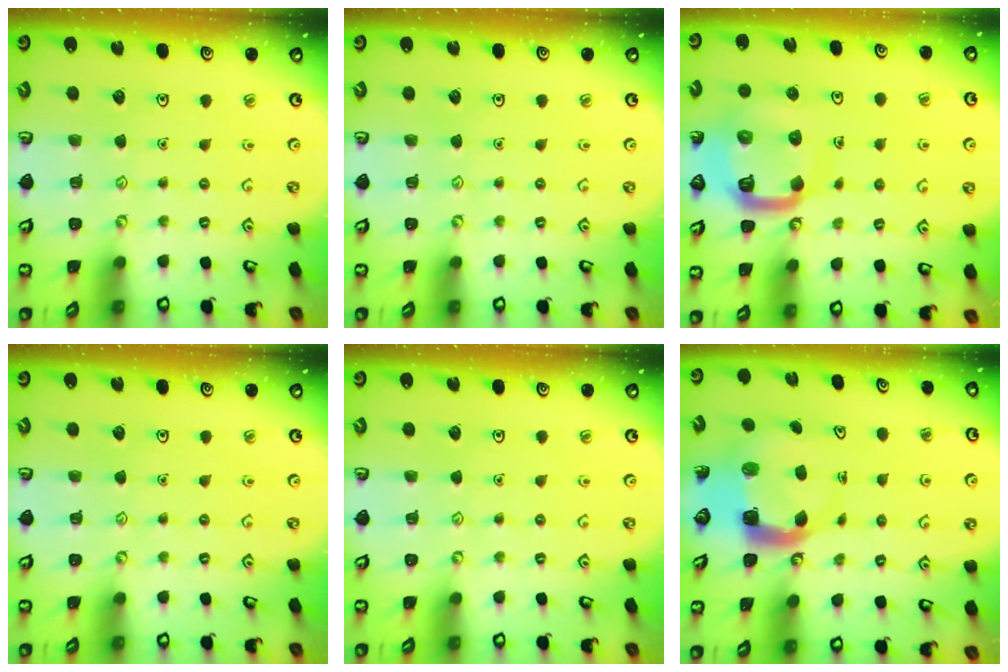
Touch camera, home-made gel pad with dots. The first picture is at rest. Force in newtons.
{"total": 0.0}
{"total": 13.3, "press": 13.2, "slide": 1.6}
{"total": 0.0}
{"total": 0.0}
{"total": 5.7, "press": 5.7, "slide": 0.8}